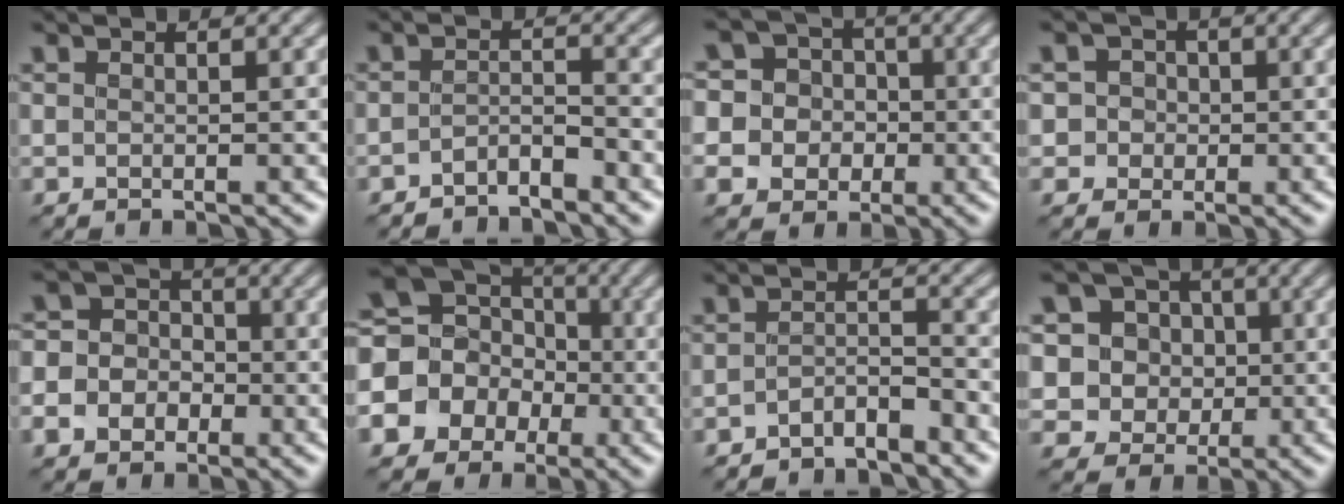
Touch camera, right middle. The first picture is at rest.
{"total": 2.0, "force": [-1.7, 0.4, 0.9], "torque": [-0.017, 0.004, -0.035]}
{"total": 9.4, "force": [-1.4, 9.1, 2.0], "torque": [-0.067, 0.009, -0.035]}
{"total": 3.3, "force": [0.5, 3.2, 0.8], "torque": [0.010, 0.018, -0.001]}
{"total": 7.4, "force": [-2.8, 6.6, 2.0], "torque": [-0.040, -0.004, -0.071]}
{"total": 14.6, "force": [-2.8, 13.6, 4.3], "torque": [-0.138, 0.005, -0.073]}
{"total": 2.4, "force": [-2.1, 0.5, 1.1], "torque": [-0.020, 0.004, -0.043]}
{"total": 8.3, "force": [2.2, 7.6, 2.7], "torque": [-0.068, 0.025, 0.024]}